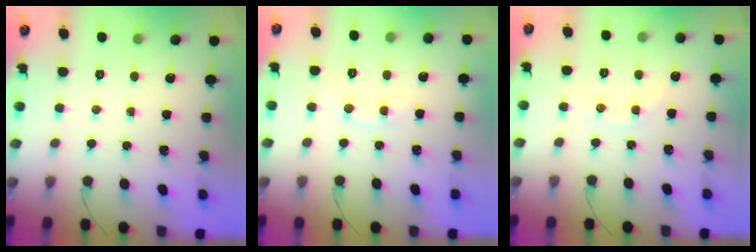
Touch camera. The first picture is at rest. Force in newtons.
{"total": 4.3, "press": 4.1, "slide": 1.4}
{"total": 6.3, "press": 6.2, "slide": 1.3}